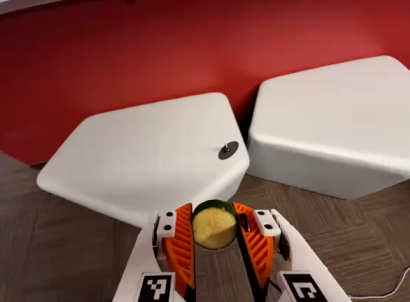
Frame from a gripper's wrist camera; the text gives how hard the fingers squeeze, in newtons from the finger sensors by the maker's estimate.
{"total": 12.5, "left": 13.2, "right": 11.7}